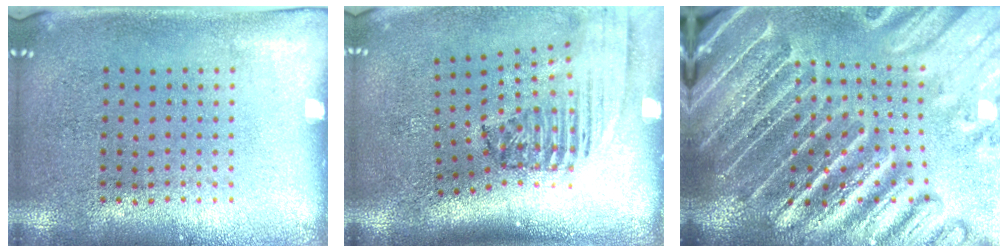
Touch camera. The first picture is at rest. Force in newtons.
{"total": 2.3, "press": 1.6, "slide": 1.7}
{"total": 5.2, "press": 4.6, "slide": 2.5}